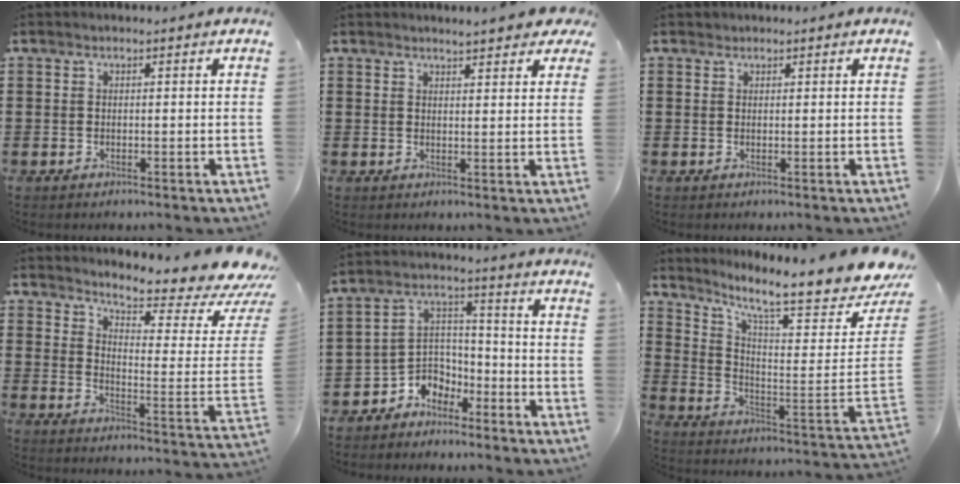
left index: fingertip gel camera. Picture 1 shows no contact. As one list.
[{"total": 3.0, "force": [2.9, 0.2, 1.0], "torque": [-0.028, 0.000, 0.053]}, {"total": 0.6, "force": [0.5, 0.3, 0.0], "torque": [-0.002, 0.001, 0.011]}, {"total": 6.8, "force": [6.2, 0.4, 2.9], "torque": [-0.064, -0.064, 0.099]}, {"total": 5.3, "force": [-4.3, 3.2, 0.2], "torque": [-0.018, 0.009, -0.089]}, {"total": 8.7, "force": [7.4, -0.4, 4.5], "torque": [-0.109, -0.079, 0.115]}]